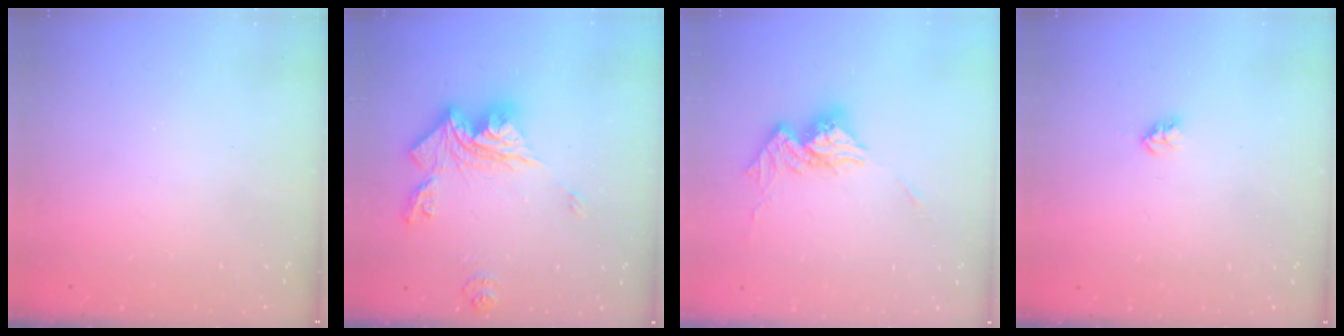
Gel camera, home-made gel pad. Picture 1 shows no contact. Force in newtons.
{"total": 15.6, "press": 15.5, "slide": 1.8}
{"total": 13.6, "press": 13.5, "slide": 1.6}
{"total": 2.9, "press": 2.8, "slide": 0.5}